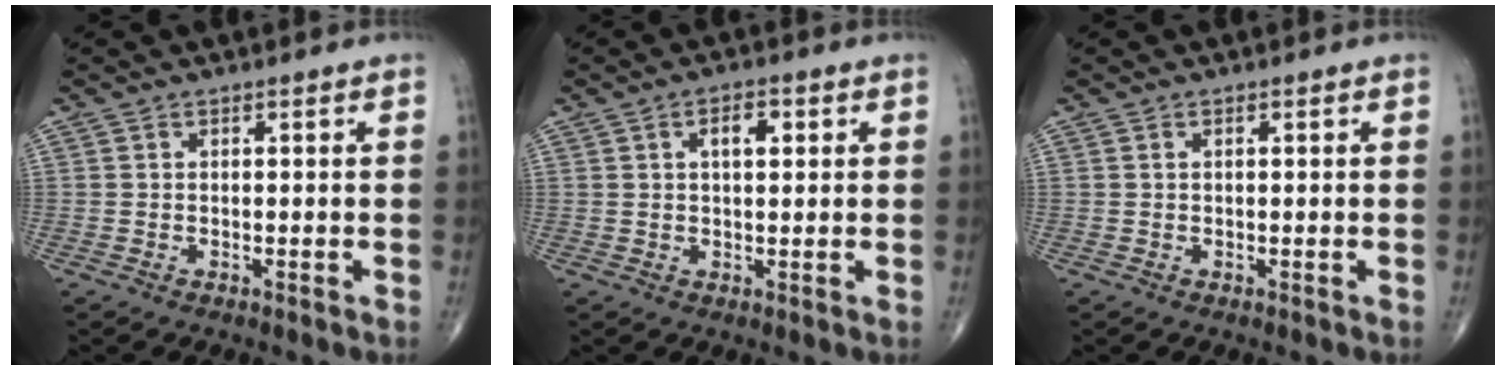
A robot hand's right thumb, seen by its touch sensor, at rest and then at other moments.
{"total": 3.9, "force": [1.1, 1.9, 3.2], "torque": [-0.046, 0.003, 0.015]}
{"total": 0.0}